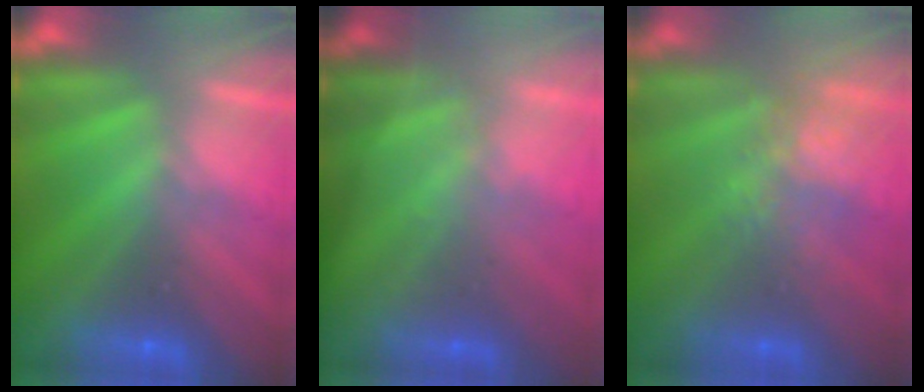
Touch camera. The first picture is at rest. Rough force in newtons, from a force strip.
{"total": 1.3}
{"total": 3.5}